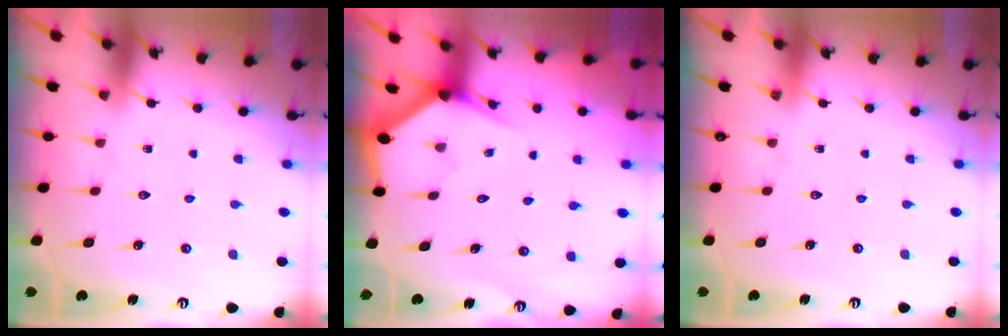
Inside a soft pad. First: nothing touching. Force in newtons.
{"total": 3.0, "press": 3.0, "slide": 0.1}
{"total": 0.0}